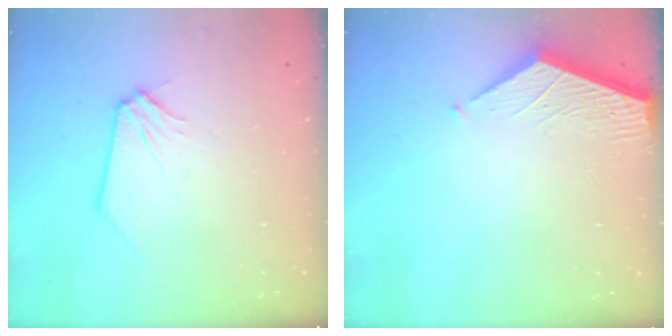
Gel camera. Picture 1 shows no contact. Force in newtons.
{"total": 3.4, "press": 3.4, "slide": 0.4}